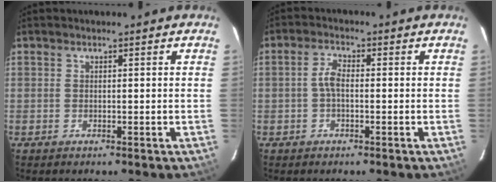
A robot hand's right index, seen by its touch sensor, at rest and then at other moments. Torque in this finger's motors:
{"motor_torque": [0.52, -0.10, 0.25, 0.07]}